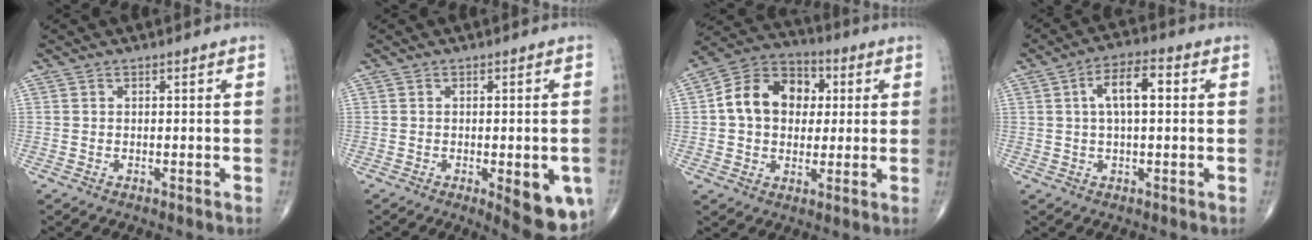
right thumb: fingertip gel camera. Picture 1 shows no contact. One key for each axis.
{"total": 8.3, "fx": -2.7, "fy": 2.9, "fz": 7.3, "tx": -0.068, "ty": -0.009, "tz": -0.029}
{"total": 14.0, "fx": 1.8, "fy": 10.8, "fz": 8.7, "tx": -0.114, "ty": 0.022, "tz": 0.022}
{"total": 7.4, "fx": 1.4, "fy": 3.1, "fz": 6.6, "tx": -0.111, "ty": 0.018, "tz": 0.018}